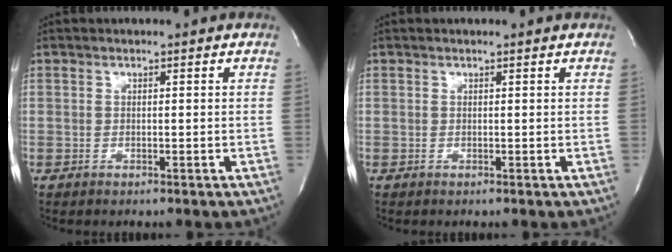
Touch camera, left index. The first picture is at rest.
{"total": 0.8, "force": [0.7, -0.1, 0.3], "torque": [-0.009, 0.004, 0.010]}